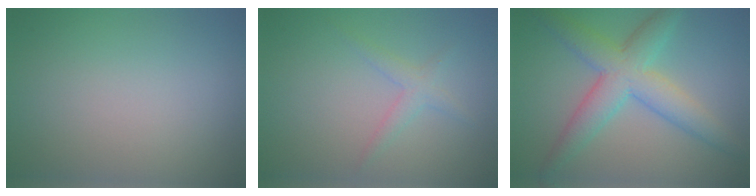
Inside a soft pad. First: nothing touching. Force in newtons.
{"total": 1.7, "press": 1.7, "slide": 0.1}
{"total": 6.0, "press": 6.0, "slide": 0.1}